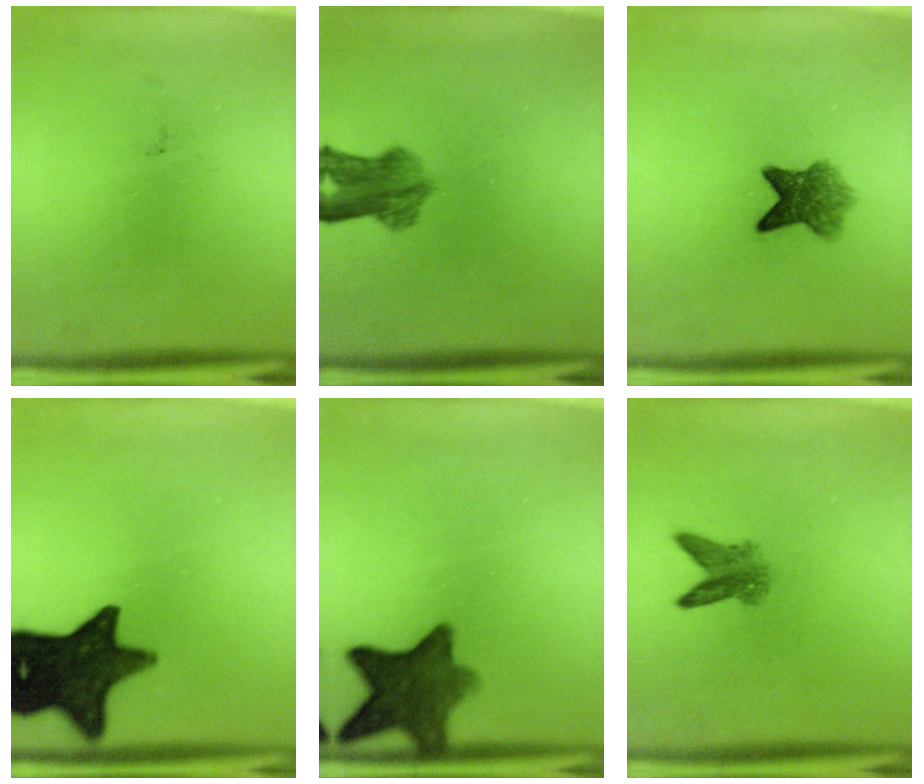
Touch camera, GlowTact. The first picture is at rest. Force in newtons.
{"total": 5.7}
{"total": 5.9}
{"total": 16.3}
{"total": 9.7}
{"total": 3.3}